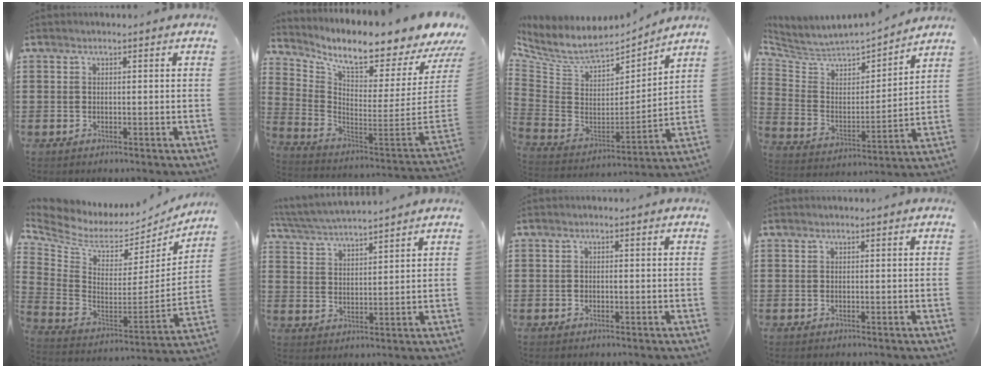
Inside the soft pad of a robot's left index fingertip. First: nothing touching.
{"total": 7.5, "force": [6.0, -0.7, 4.4], "torque": [-0.100, -0.080, 0.088]}
{"total": 7.8, "force": [6.6, 2.6, 3.3], "torque": [-0.100, -0.044, 0.115]}
{"total": 3.9, "force": [3.6, 1.6, 0.4], "torque": [-0.040, -0.038, 0.052]}
{"total": 5.0, "force": [4.0, 2.5, 1.6], "torque": [-0.064, -0.047, 0.065]}
{"total": 4.5, "force": [4.4, -0.4, 0.9], "torque": [-0.035, -0.021, 0.076]}
{"total": 0.5, "force": [-0.2, 0.3, 0.4], "torque": [-0.010, 0.000, -0.004]}
{"total": 0.0}